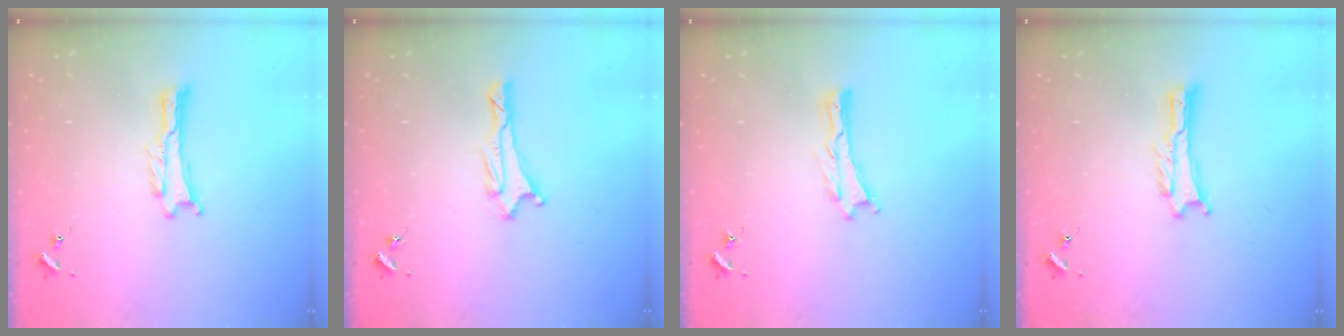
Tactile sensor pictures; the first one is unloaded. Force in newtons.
{"total": 1.3, "press": 1.3, "slide": 0.1}
{"total": 0.0}
{"total": 0.0}